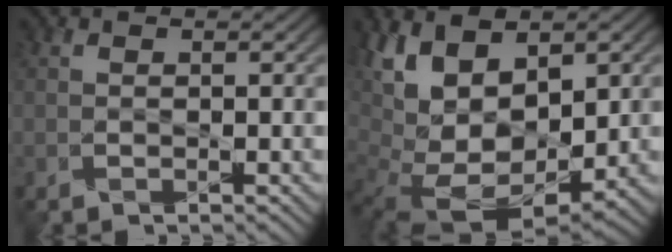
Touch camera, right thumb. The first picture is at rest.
{"total": 16.3, "force": [2.3, 9.7, 12.9], "torque": [-0.244, 0.002, 0.069]}